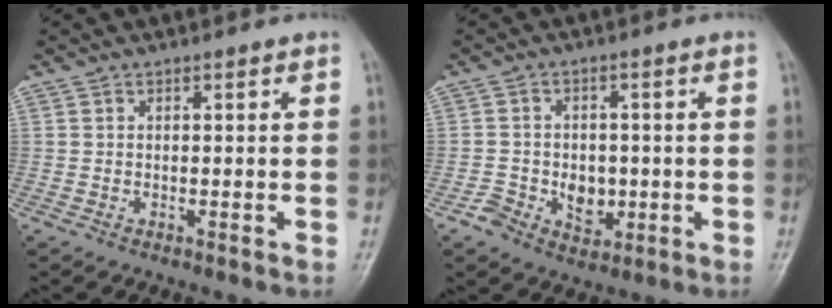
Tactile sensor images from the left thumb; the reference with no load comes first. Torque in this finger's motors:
{"motor_torque": [0.06, 0.34, 0.02, 0.04, 0.02]}